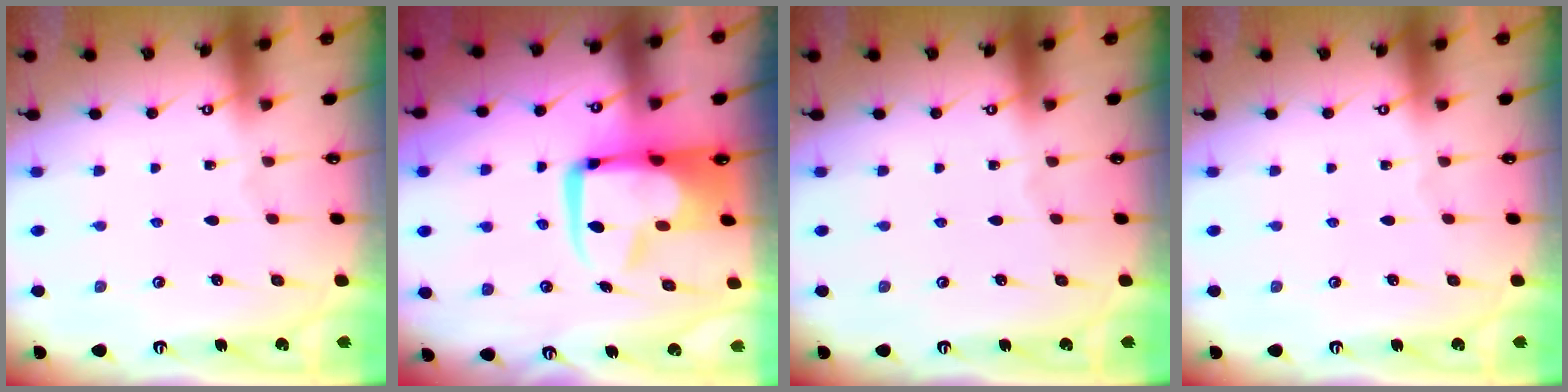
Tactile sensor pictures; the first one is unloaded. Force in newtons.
{"total": 12.9, "press": 12.8, "slide": 1.7}
{"total": 0.0}
{"total": 0.0}